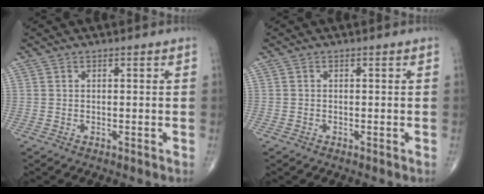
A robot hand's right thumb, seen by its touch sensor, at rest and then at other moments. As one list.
[{"total": 0.0}]